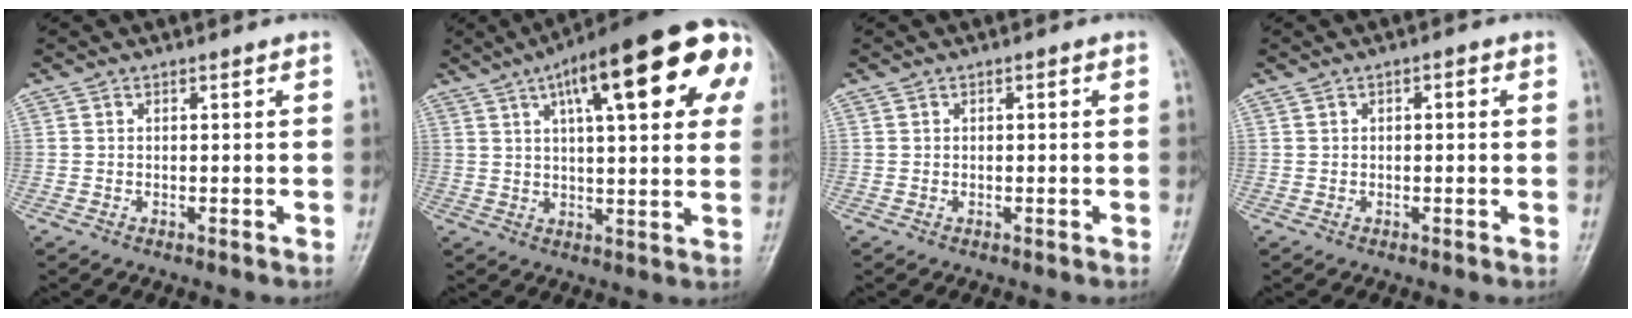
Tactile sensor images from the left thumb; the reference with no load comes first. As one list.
[{"total": 24.8, "force": [9.8, 7.2, 21.6], "torque": [-0.294, 0.015, 0.130]}, {"total": 0.0}, {"total": 1.2, "force": [0.3, 0.8, 0.9], "torque": [-0.007, 0.004, 0.003]}]